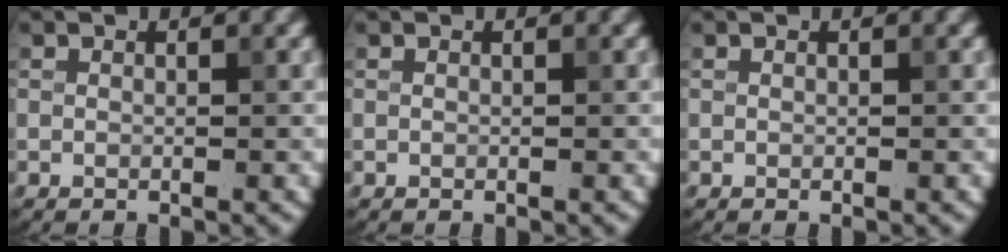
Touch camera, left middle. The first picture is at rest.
{"total": 0.0}
{"total": 0.0}